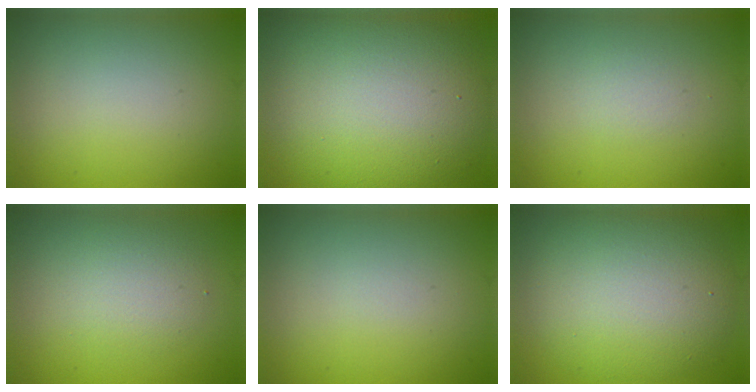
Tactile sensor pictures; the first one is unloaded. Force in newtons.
{"total": 12.9, "press": 12.9, "slide": 0.5}
{"total": 1.0, "press": 0.9, "slide": 0.1}
{"total": 2.5, "press": 2.5, "slide": 0.1}
{"total": 0.0}
{"total": 8.4, "press": 8.3, "slide": 0.7}